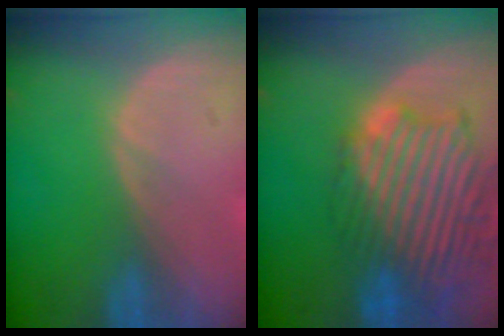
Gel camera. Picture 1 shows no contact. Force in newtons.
{"total": 13.9, "press": 11.7, "slide": 7.4}